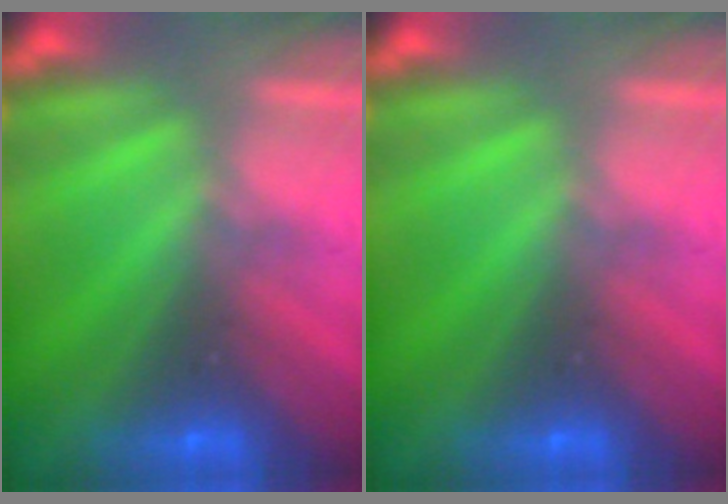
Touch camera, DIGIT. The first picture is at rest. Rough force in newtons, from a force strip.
{"total": 0.0}